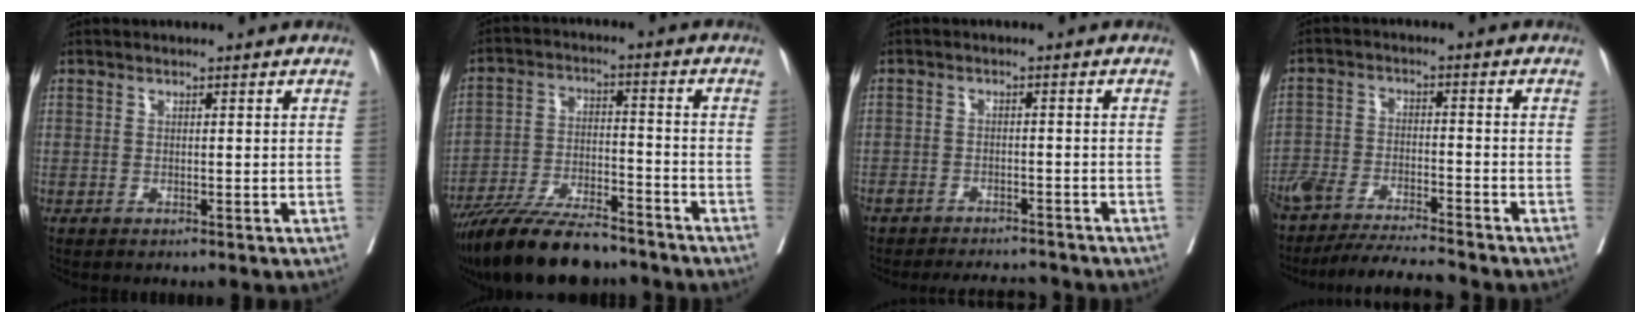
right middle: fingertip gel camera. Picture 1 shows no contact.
{"total": 15.9, "force": [-13.6, 3.2, 7.5], "torque": [-0.145, -0.014, -0.233]}
{"total": 9.0, "force": [-8.2, 2.7, 2.6], "torque": [-0.046, 0.001, -0.110]}
{"total": 12.4, "force": [-11.4, 0.6, 4.7], "torque": [-0.076, -0.005, -0.188]}